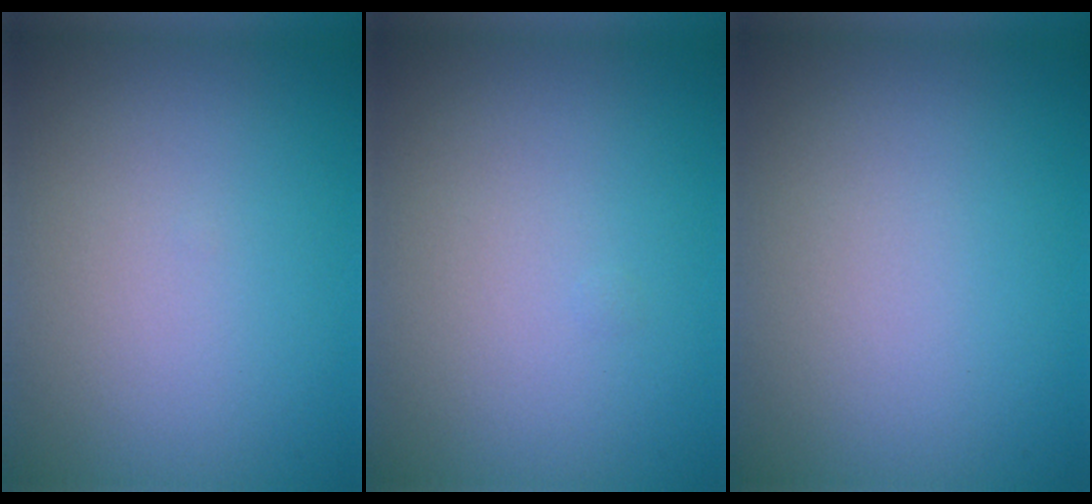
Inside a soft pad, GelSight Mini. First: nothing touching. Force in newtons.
{"total": 0.0}
{"total": 0.0}